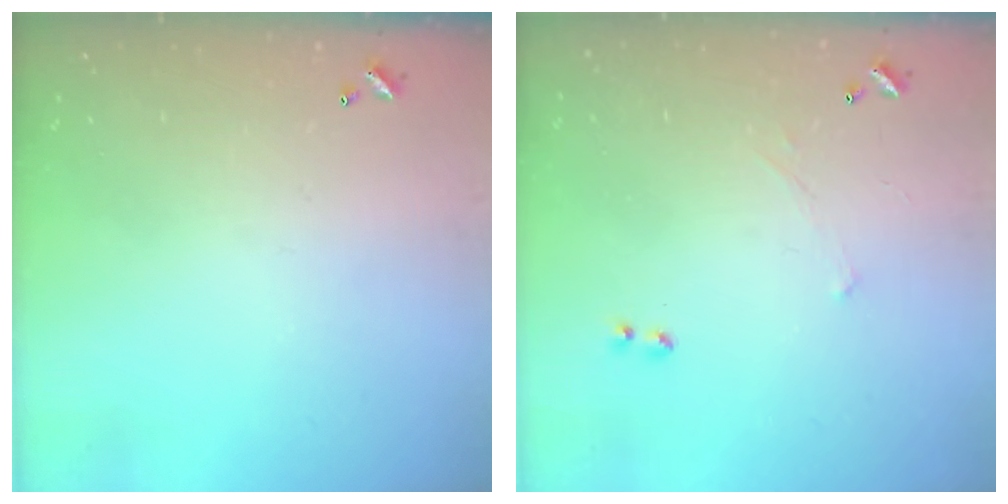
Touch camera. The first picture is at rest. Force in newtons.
{"total": 1.7, "press": 1.7, "slide": 0.4}